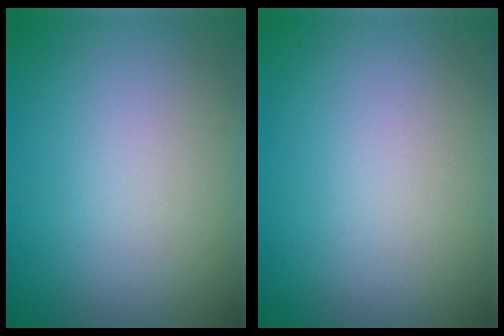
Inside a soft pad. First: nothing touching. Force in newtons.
{"total": 0.0}